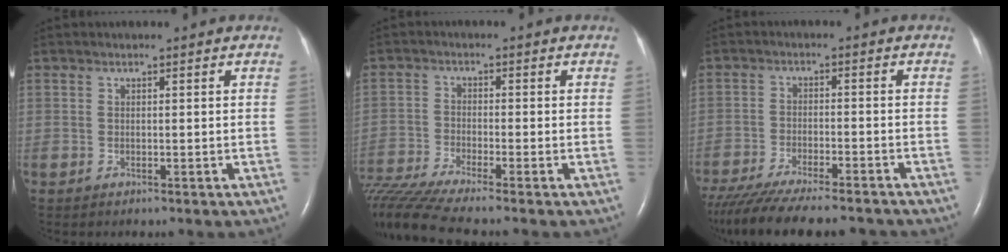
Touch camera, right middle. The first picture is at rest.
{"total": 10.8, "force": [-9.3, -0.8, 5.5], "torque": [-0.113, -0.017, -0.170]}
{"total": 17.8, "force": [-15.5, 2.7, 8.3], "torque": [-0.159, -0.037, -0.231]}